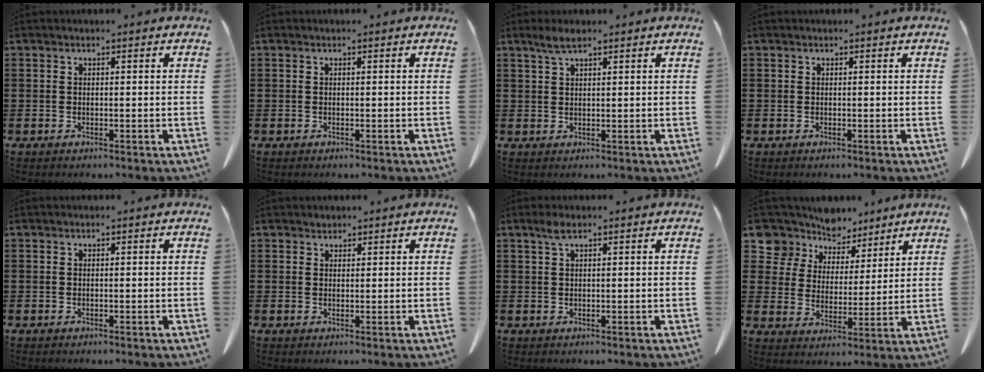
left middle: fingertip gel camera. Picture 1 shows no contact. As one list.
[{"total": 0.0}, {"total": 2.8, "force": [2.0, 0.5, 2.0], "torque": [-0.044, 0.000, 0.036]}, {"total": 0.0}, {"total": 0.0}, {"total": 1.0, "force": [0.9, 0.3, 0.0], "torque": [-0.003, -0.002, 0.020]}, {"total": 1.8, "force": [1.0, 0.4, 1.5], "torque": [-0.033, 0.001, 0.018]}, {"total": 8.4, "force": [7.3, 4.0, 0.6], "torque": [-0.052, -0.039, 0.137]}]